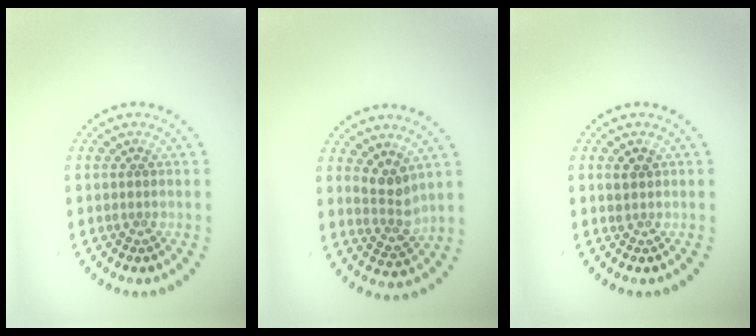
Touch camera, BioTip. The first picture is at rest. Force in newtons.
{"total": 2.6, "press": 2.1, "slide": 1.5}
{"total": 1.1, "press": 1.0, "slide": 0.5}